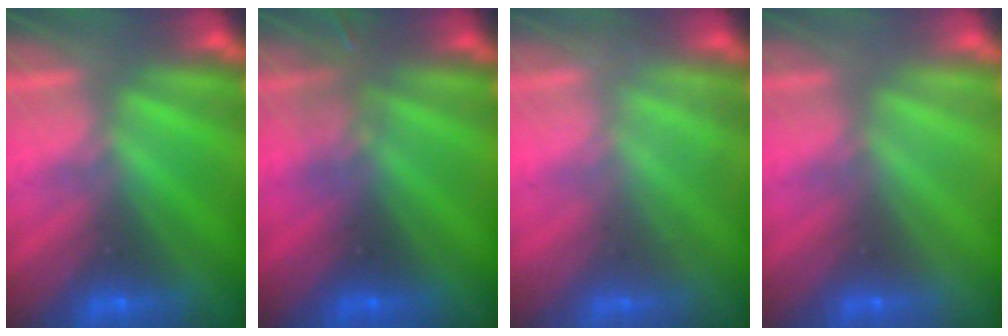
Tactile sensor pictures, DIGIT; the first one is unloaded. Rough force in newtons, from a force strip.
{"total": 2.7}
{"total": 2.6}
{"total": 2.9}